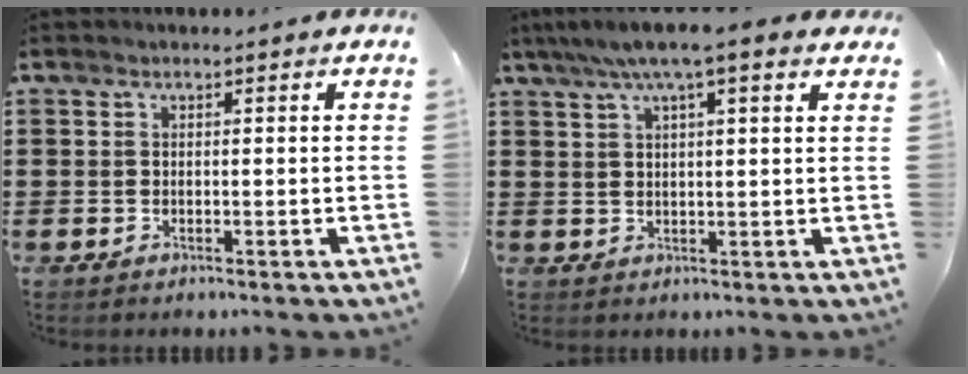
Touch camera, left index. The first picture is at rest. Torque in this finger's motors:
{"motor_torque": [2.14, 0.00, 0.02, -0.14]}